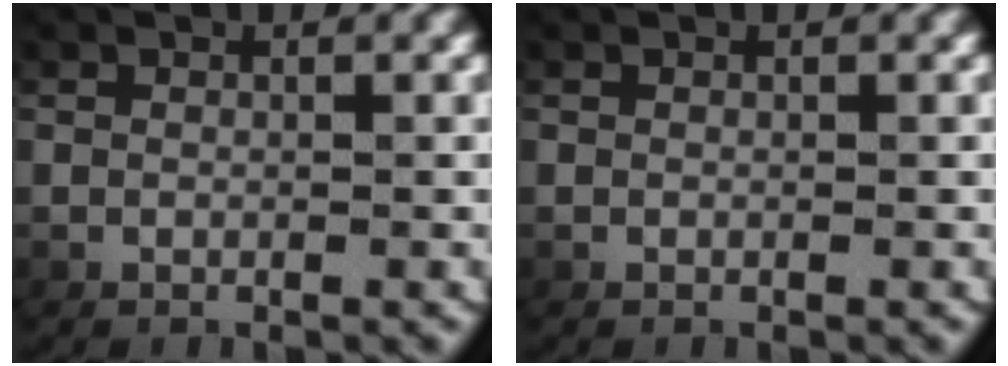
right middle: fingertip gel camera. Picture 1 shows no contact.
{"total": 0.0}